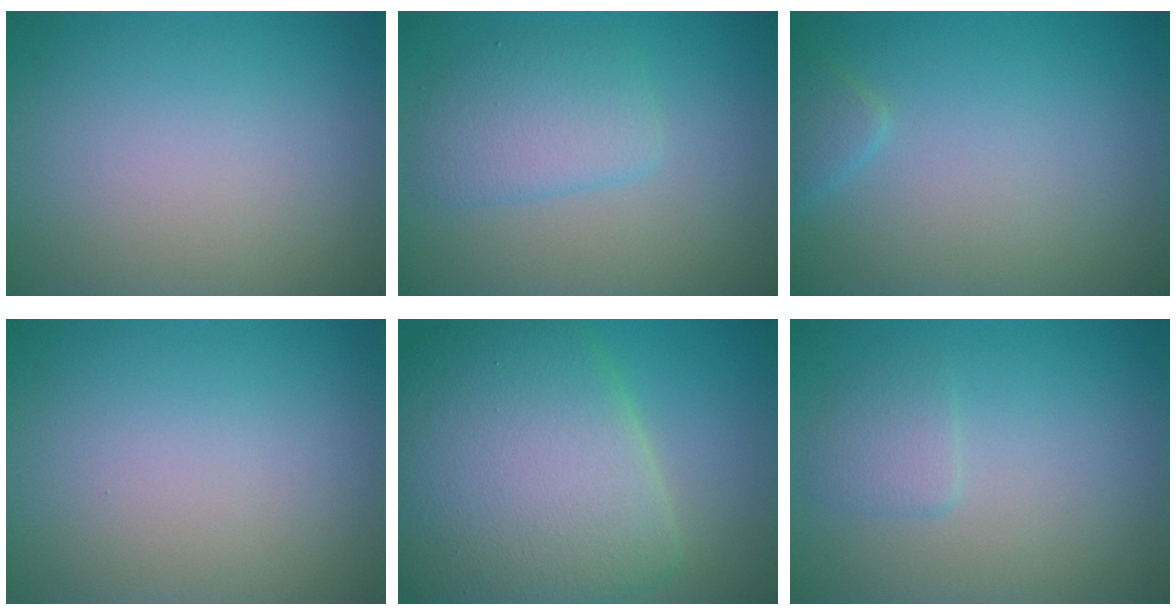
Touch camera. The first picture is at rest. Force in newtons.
{"total": 3.3, "press": 3.3, "slide": 0.1}
{"total": 1.3, "press": 1.3, "slide": 0.0}
{"total": 0.0}
{"total": 11.8, "press": 11.8, "slide": 0.6}
{"total": 1.4, "press": 1.4, "slide": 0.1}